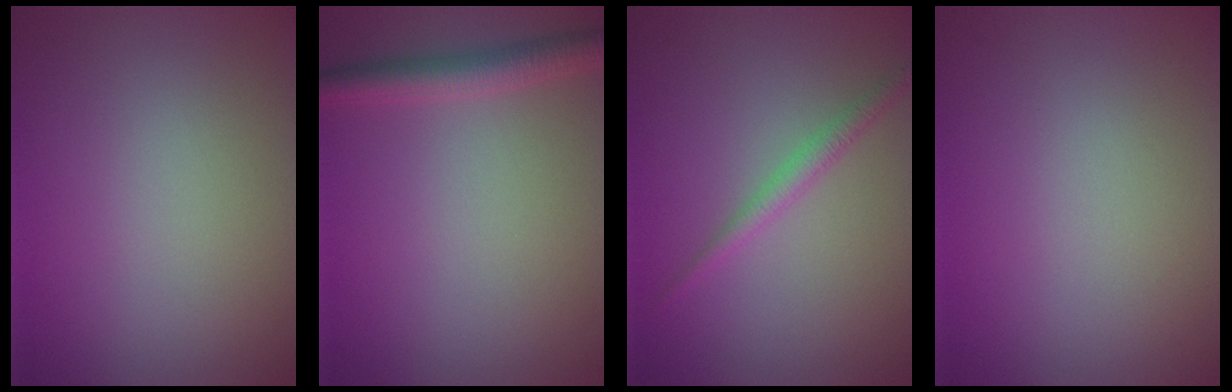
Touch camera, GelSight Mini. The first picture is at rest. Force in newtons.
{"total": 3.0, "press": 3.0, "slide": 0.2}
{"total": 1.6, "press": 1.6, "slide": 0.1}
{"total": 0.0}